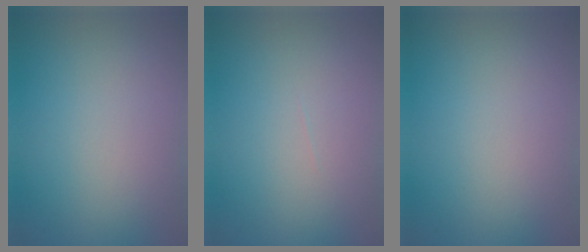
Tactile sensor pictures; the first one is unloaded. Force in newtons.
{"total": 0.0}
{"total": 0.0}